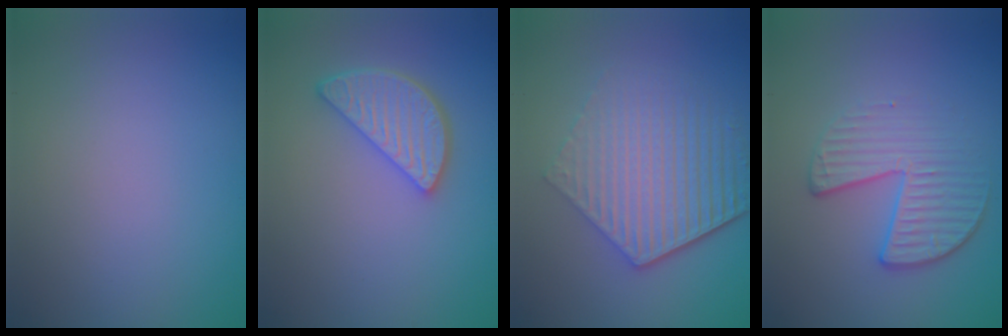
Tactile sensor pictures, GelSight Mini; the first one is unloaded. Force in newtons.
{"total": 4.1, "press": 3.5, "slide": 2.1}
{"total": 6.3, "press": 4.5, "slide": 4.4}
{"total": 3.9, "press": 3.0, "slide": 2.6}